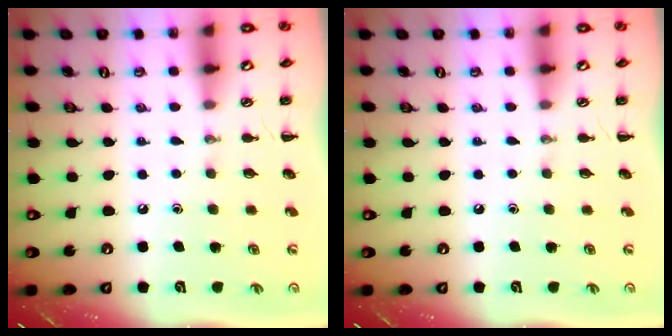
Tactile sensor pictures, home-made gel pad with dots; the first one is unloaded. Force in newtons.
{"total": 0.0}